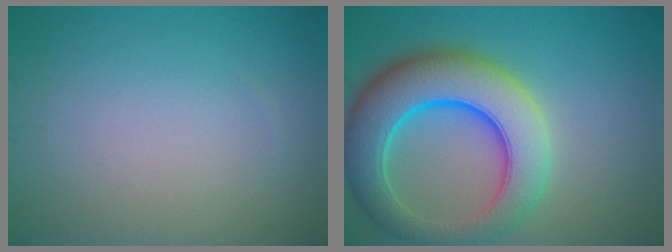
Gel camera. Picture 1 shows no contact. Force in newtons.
{"total": 9.9, "press": 9.8, "slide": 0.5}